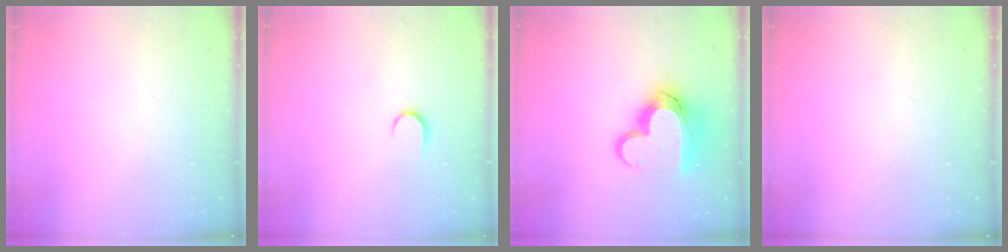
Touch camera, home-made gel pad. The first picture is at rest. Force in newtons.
{"total": 5.1, "press": 5.1, "slide": 0.5}
{"total": 16.9, "press": 16.9, "slide": 1.3}
{"total": 0.0}